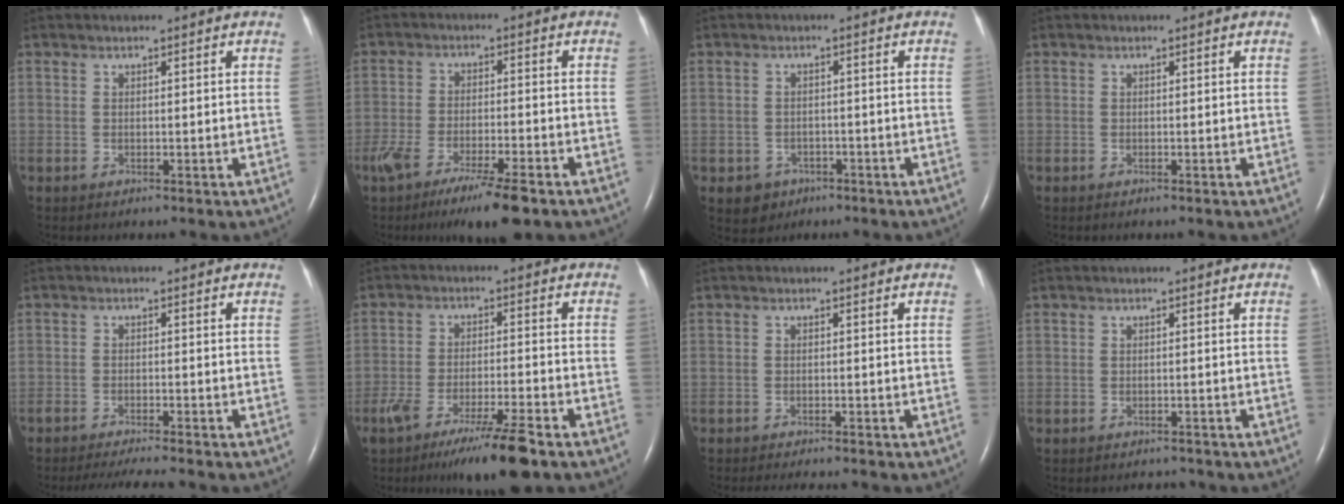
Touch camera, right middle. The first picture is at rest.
{"total": 10.5, "force": [-7.1, 1.3, 7.6], "torque": [-0.127, -0.024, -0.112]}
{"total": 3.4, "force": [-1.7, 2.9, 0.4], "torque": [-0.006, 0.010, -0.016]}
{"total": 0.0}
{"total": 6.4, "force": [-5.7, 0.1, 2.8], "torque": [-0.039, -0.016, -0.091]}
{"total": 10.2, "force": [-7.0, 0.1, 7.4], "torque": [-0.126, -0.027, -0.115]}
{"total": 5.6, "force": [-5.0, 0.8, 2.3], "torque": [-0.027, -0.007, -0.070]}
{"total": 1.8, "force": [-1.7, 0.6, 0.2], "torque": [-0.006, -0.005, -0.020]}